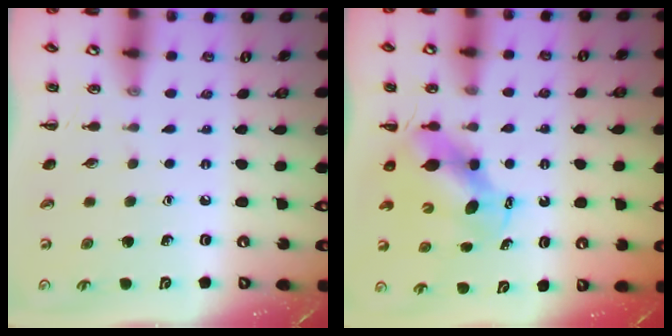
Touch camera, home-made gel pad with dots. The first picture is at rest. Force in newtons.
{"total": 5.8, "press": 5.8, "slide": 0.9}